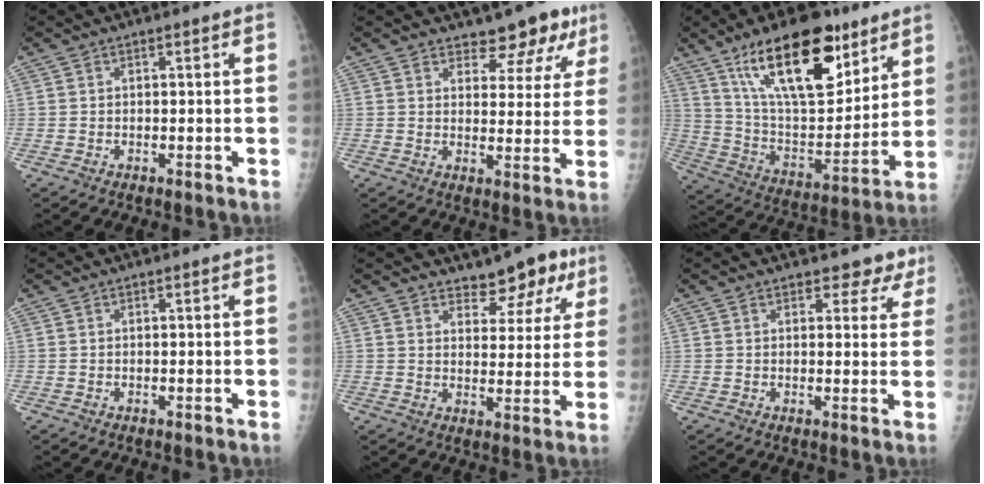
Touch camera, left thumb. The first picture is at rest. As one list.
[{"total": 8.2, "force": [6.5, 4.1, 2.7], "torque": [0.001, -0.041, 0.073]}, {"total": 23.8, "force": [14.3, 10.1, 16.2], "torque": [-0.223, -0.059, 0.251]}, {"total": 0.0}, {"total": 7.6, "force": [5.7, 4.0, 2.9], "torque": [-0.001, -0.037, 0.073]}, {"total": 4.4, "force": [3.6, 2.5, 0.6], "torque": [0.026, -0.020, 0.032]}]